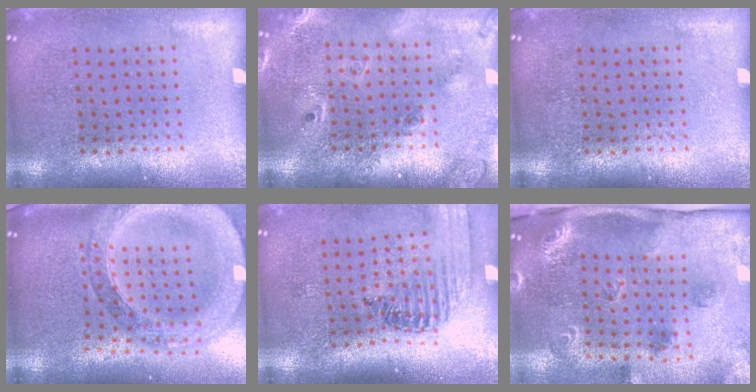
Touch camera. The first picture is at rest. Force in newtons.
{"total": 2.3, "press": 1.8, "slide": 1.3}
{"total": 0.0}
{"total": 2.7, "press": 2.4, "slide": 1.4}
{"total": 1.4, "press": 1.4, "slide": 0.2}
{"total": 2.1, "press": 1.8, "slide": 1.1}